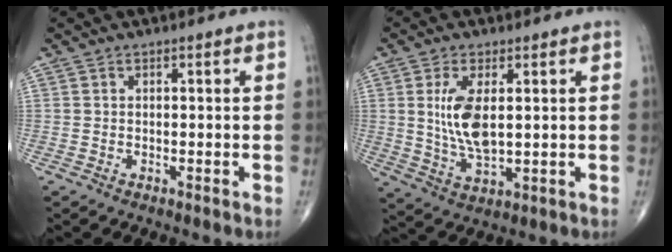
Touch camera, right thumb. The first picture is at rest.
{"total": 8.9, "force": [1.6, 3.9, 7.8], "torque": [-0.153, -0.015, 0.039]}